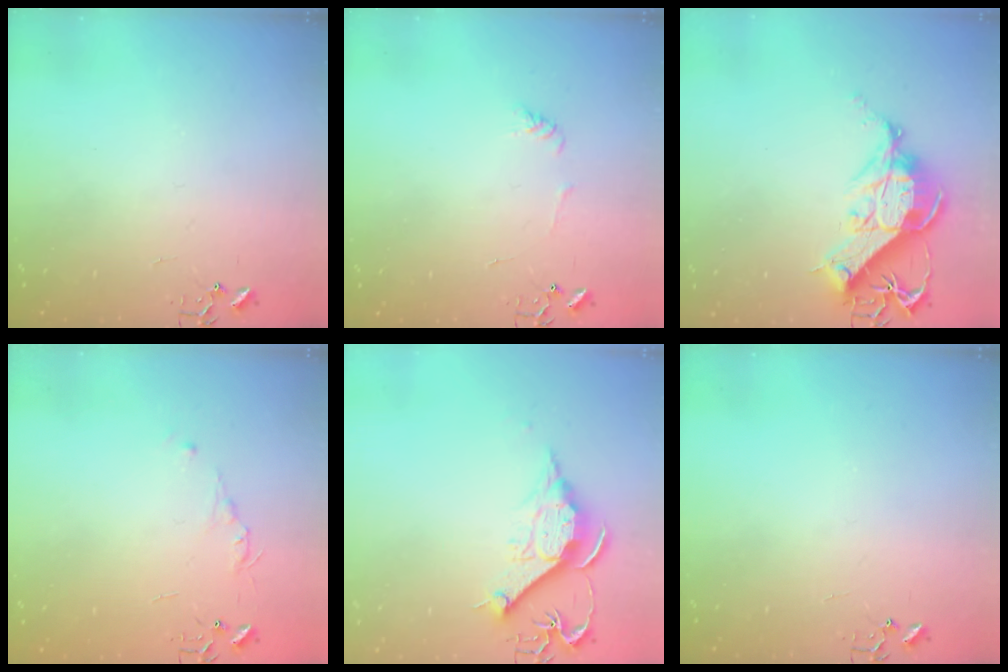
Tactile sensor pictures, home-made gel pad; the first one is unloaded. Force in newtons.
{"total": 4.8, "press": 4.8, "slide": 0.2}
{"total": 13.6, "press": 13.6, "slide": 1.3}
{"total": 4.4, "press": 4.3, "slide": 0.6}
{"total": 11.7, "press": 11.6, "slide": 1.3}
{"total": 0.0}